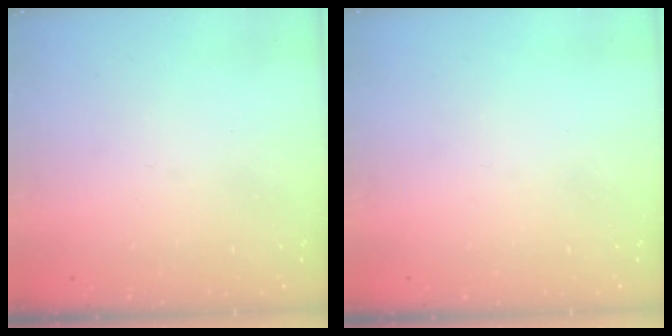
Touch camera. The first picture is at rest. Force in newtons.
{"total": 0.0}